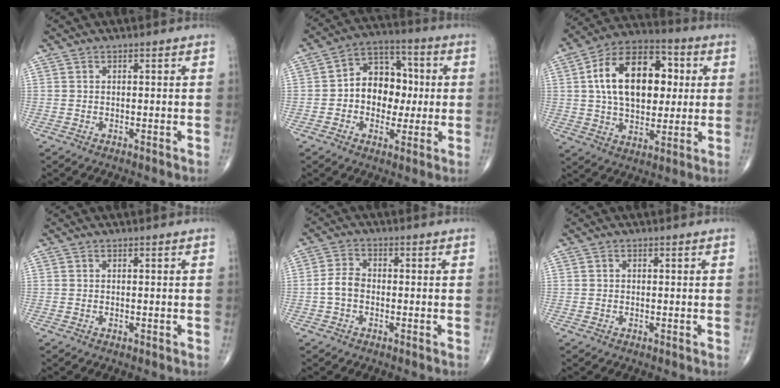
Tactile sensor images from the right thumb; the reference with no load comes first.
{"total": 12.2, "force": [0.0, 9.2, 8.0], "torque": [-0.073, 0.031, -0.009]}
{"total": 20.1, "force": [3.5, 12.3, 15.4], "torque": [-0.221, 0.017, 0.055]}
{"total": 0.0}
{"total": 3.8, "force": [-1.0, 2.6, 2.6], "torque": [-0.051, 0.014, -0.025]}
{"total": 0.0}